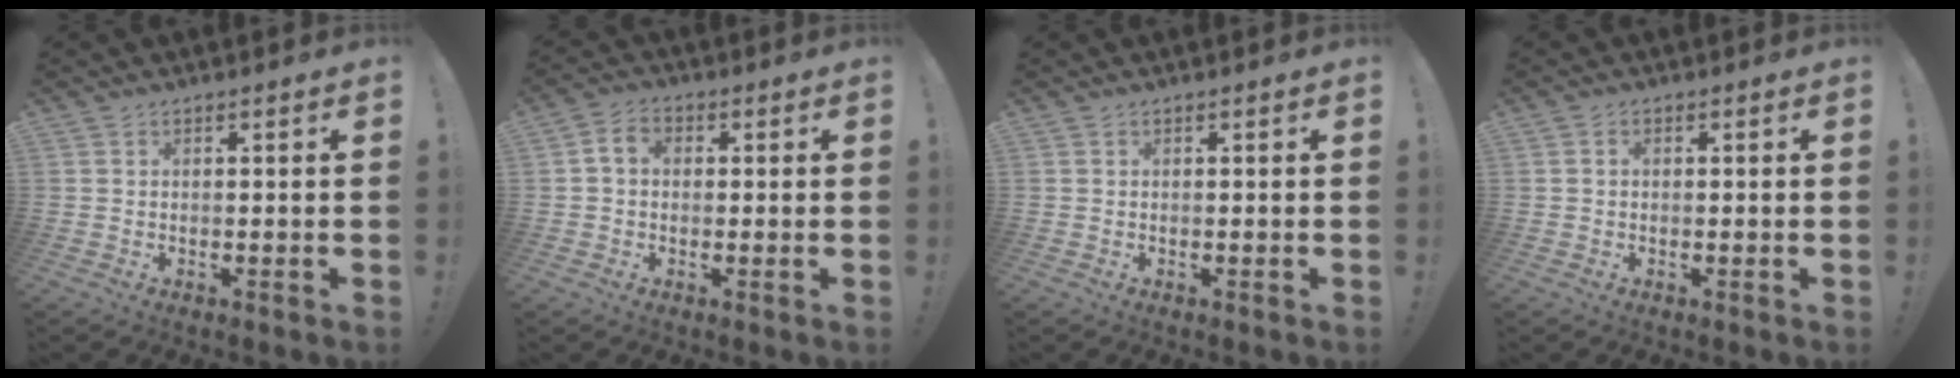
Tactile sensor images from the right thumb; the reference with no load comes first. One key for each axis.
{"total": 5.0, "fx": 0.5, "fy": 3.7, "fz": 3.2, "tx": -0.060, "ty": 0.014, "tz": 0.014}
{"total": 0.0}
{"total": 0.8, "fx": -0.1, "fy": 0.7, "fz": 0.3, "tx": -0.005, "ty": 0.003, "tz": -0.003}